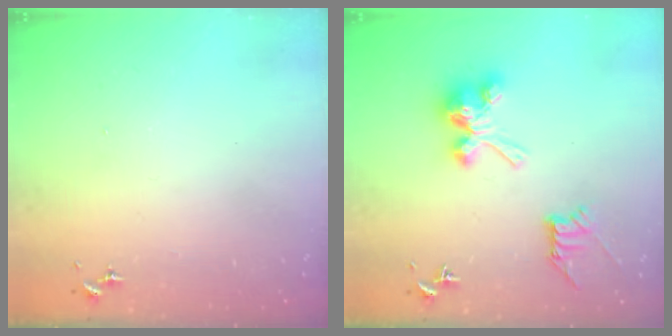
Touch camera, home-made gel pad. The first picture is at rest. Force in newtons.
{"total": 11.2, "press": 11.2, "slide": 0.4}